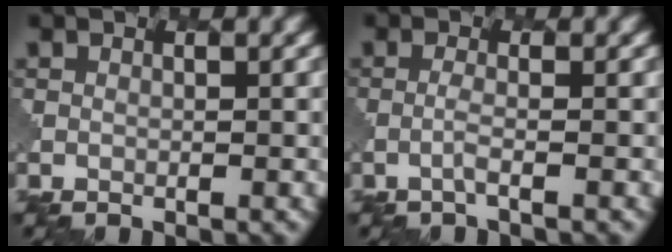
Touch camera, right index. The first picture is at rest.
{"total": 1.2, "force": [-0.4, 0.3, 1.1], "torque": [-0.016, 0.002, -0.017]}